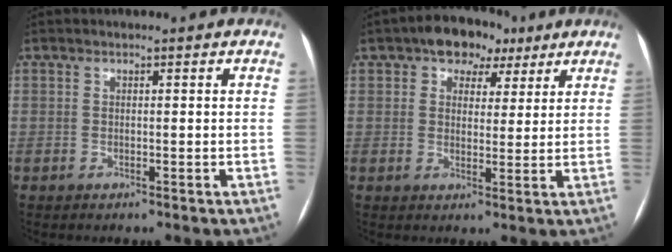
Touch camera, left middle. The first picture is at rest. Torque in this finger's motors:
{"motor_torque": [0.18, -0.16, 0.36, 0.06]}